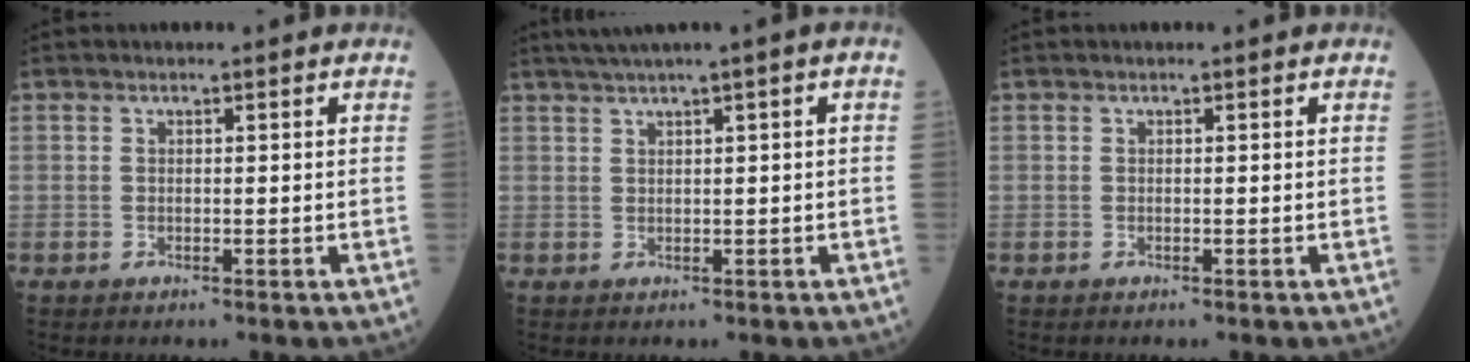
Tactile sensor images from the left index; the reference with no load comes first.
{"total": 4.0, "force": [2.1, -0.5, 3.3], "torque": [-0.065, 0.013, 0.040]}
{"total": 0.0}